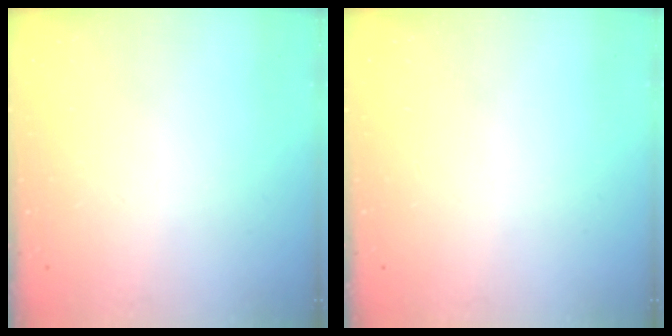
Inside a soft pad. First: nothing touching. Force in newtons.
{"total": 0.0}